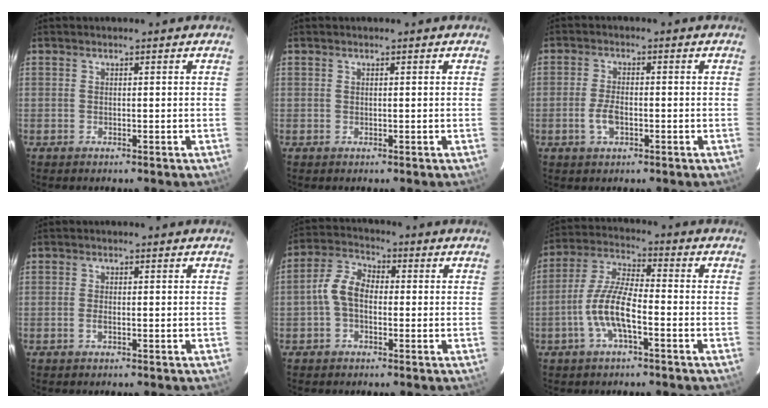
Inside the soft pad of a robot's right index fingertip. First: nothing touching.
{"total": 0.0}
{"total": 4.1, "force": [-1.4, 2.0, 3.3], "torque": [-0.072, -0.001, -0.027]}
{"total": 1.2, "force": [-0.4, 0.5, 1.0], "torque": [-0.022, 0.000, -0.009]}
{"total": 6.6, "force": [-0.9, 4.3, 5.0], "torque": [-0.104, 0.021, -0.018]}
{"total": 9.8, "force": [-3.6, 2.6, 8.7], "torque": [-0.186, 0.003, -0.070]}